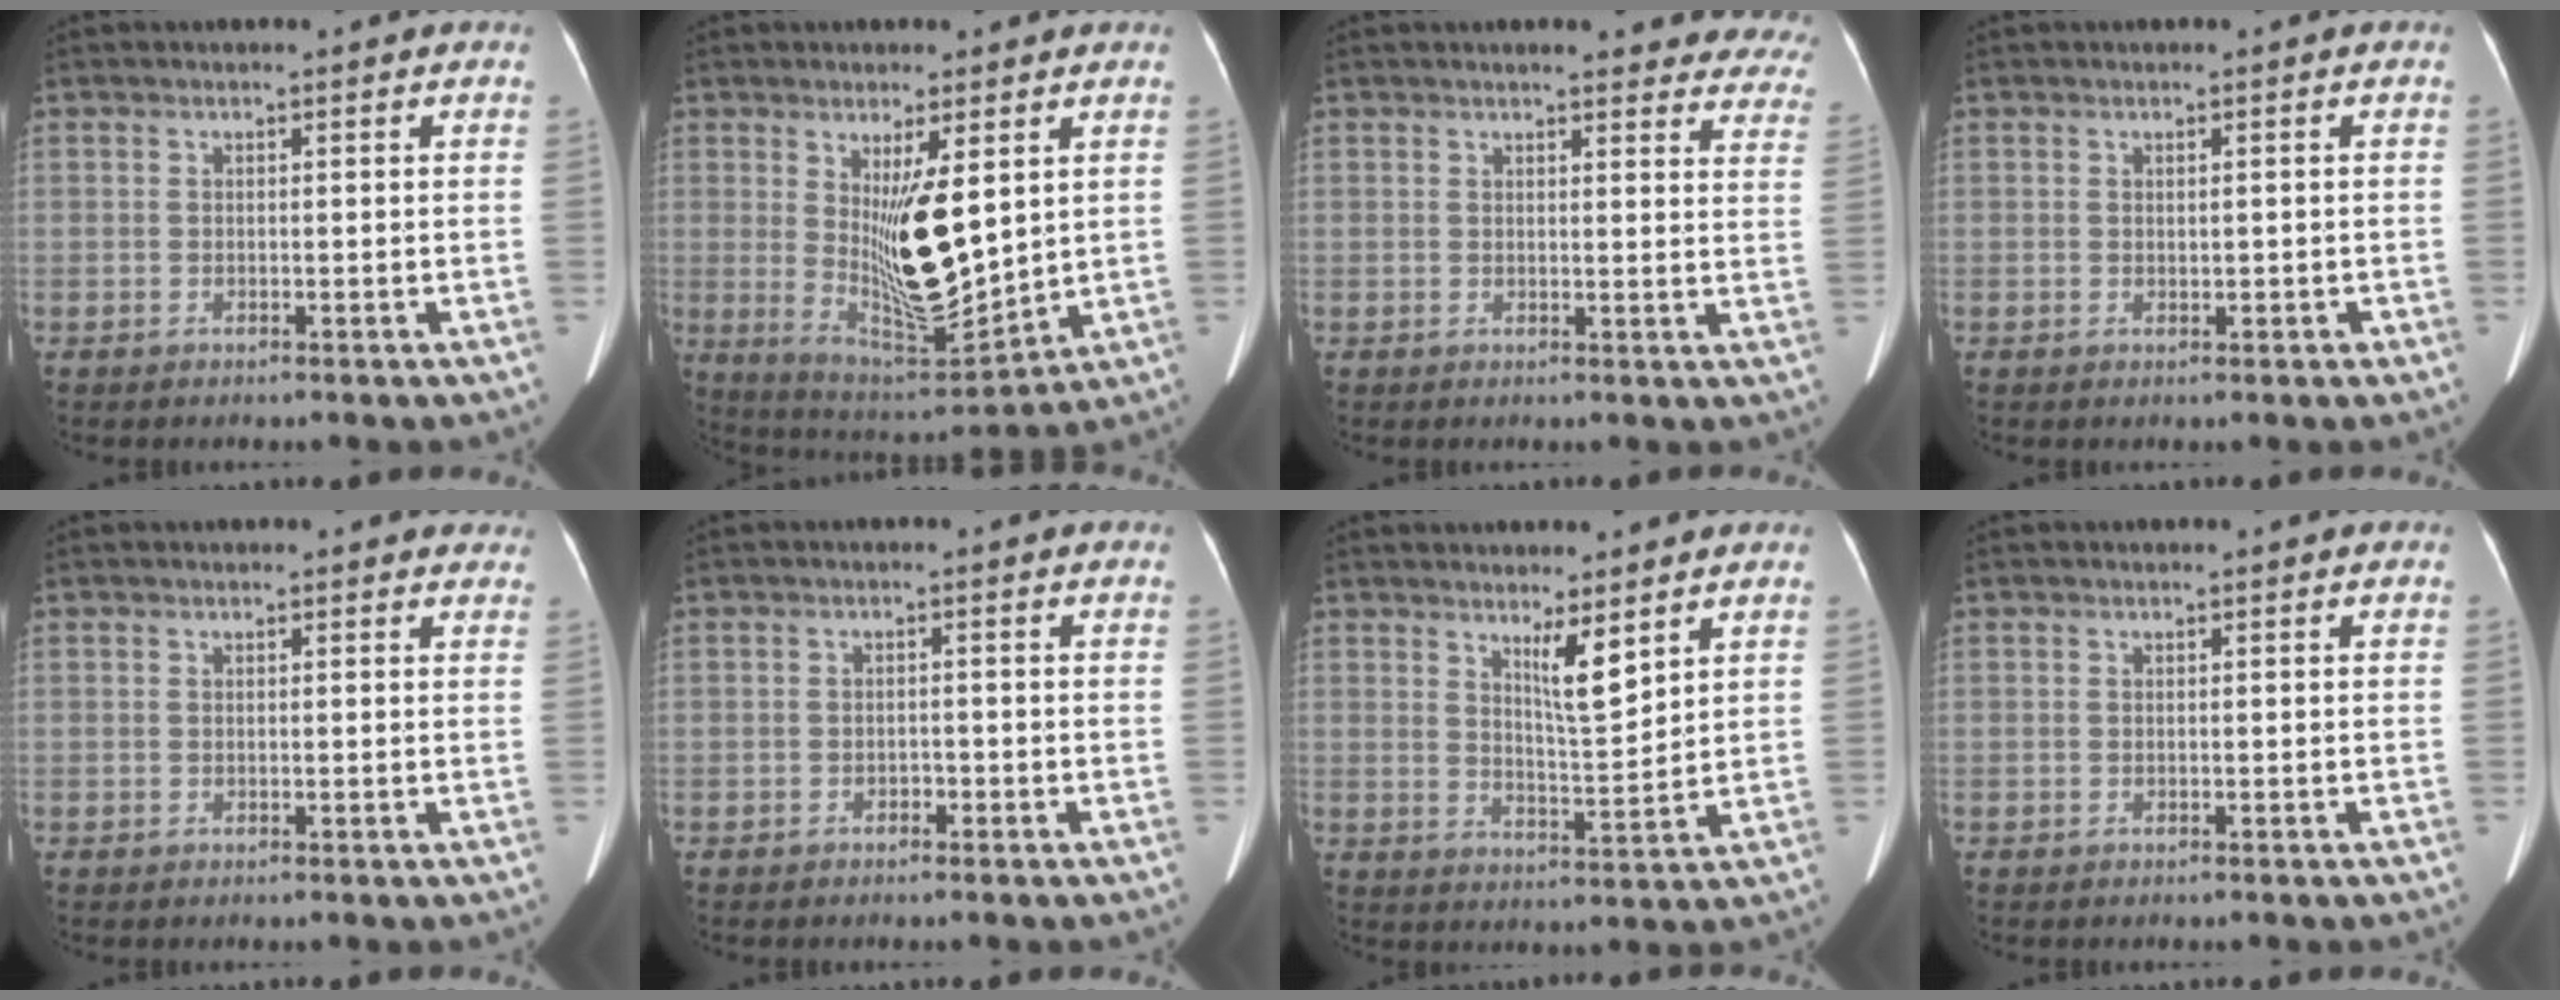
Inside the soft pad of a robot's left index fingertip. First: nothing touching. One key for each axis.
{"total": 12.0, "fx": 2.4, "fy": 2.8, "fz": 11.5, "tx": -0.201, "ty": -0.023, "tz": 0.055}
{"total": 17.3, "fx": 16.0, "fy": 3.6, "fz": 5.6, "tx": -0.033, "ty": -0.042, "tz": 0.157}
{"total": 0.7, "fx": 0.0, "fy": 0.3, "fz": 0.6, "tx": -0.012, "ty": -0.002, "tz": 0.005}
{"total": 2.6, "fx": 2.3, "fy": 1.2, "fz": 0.4, "tx": 0.008, "ty": -0.005, "tz": 0.001}
{"total": 1.0, "fx": -0.7, "fy": 0.5, "fz": 0.5, "tx": -0.009, "ty": 0.001, "tz": -0.010}
{"total": 5.1, "fx": 3.3, "fy": 0.3, "fz": 3.8, "tx": -0.067, "ty": -0.016, "tz": 0.062}
{"total": 0.0}